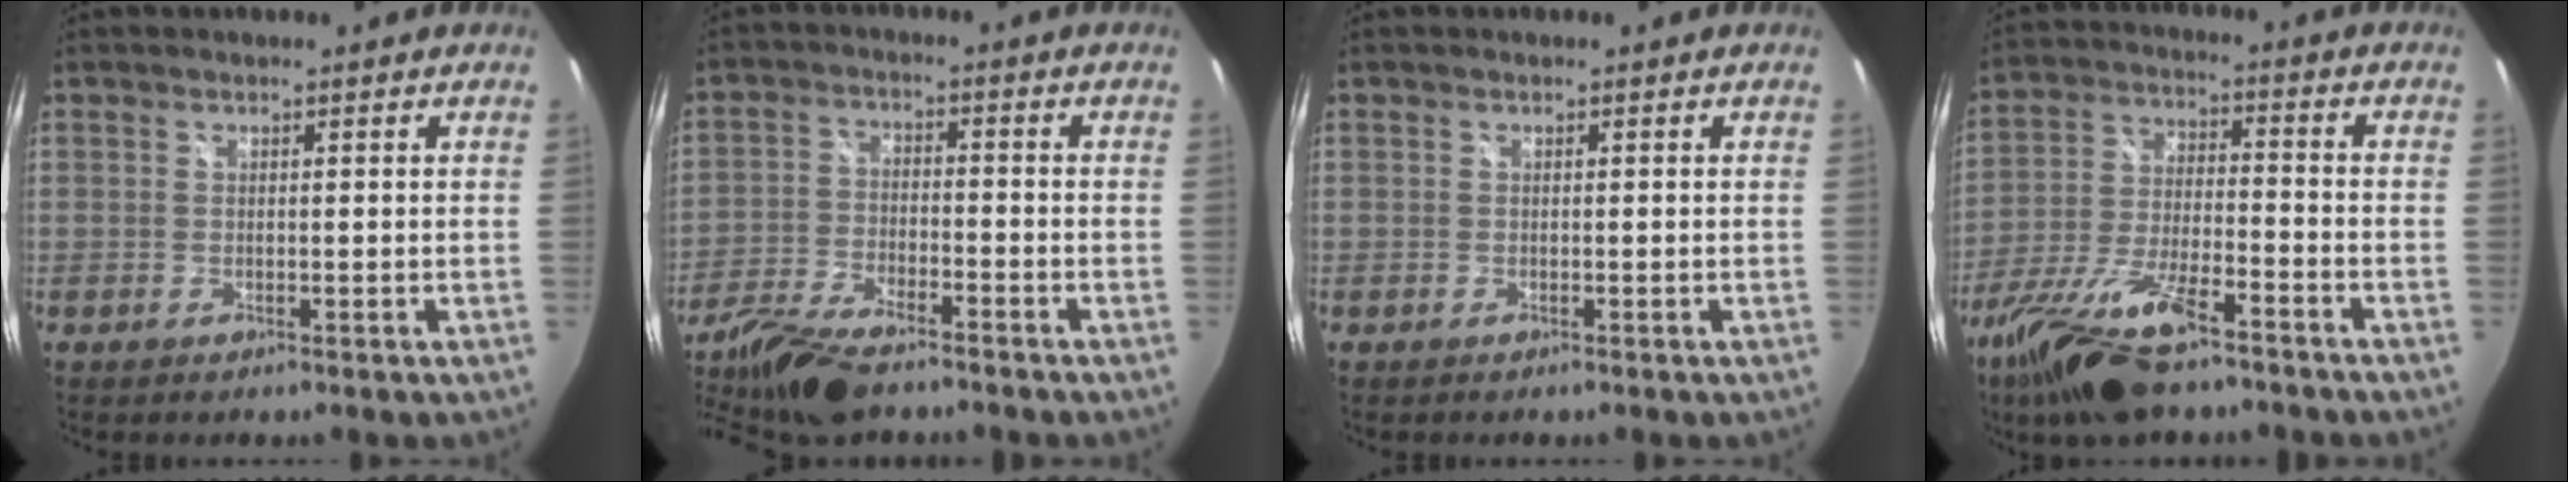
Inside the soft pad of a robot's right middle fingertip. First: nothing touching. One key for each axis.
{"total": 14.7, "fx": -11.4, "fy": 4.5, "fz": 8.1, "tx": -0.184, "ty": -0.030, "tz": -0.211}
{"total": 0.0}
{"total": 16.6, "fx": -12.0, "fy": 4.7, "fz": 10.4, "tx": -0.219, "ty": -0.033, "tz": -0.220}